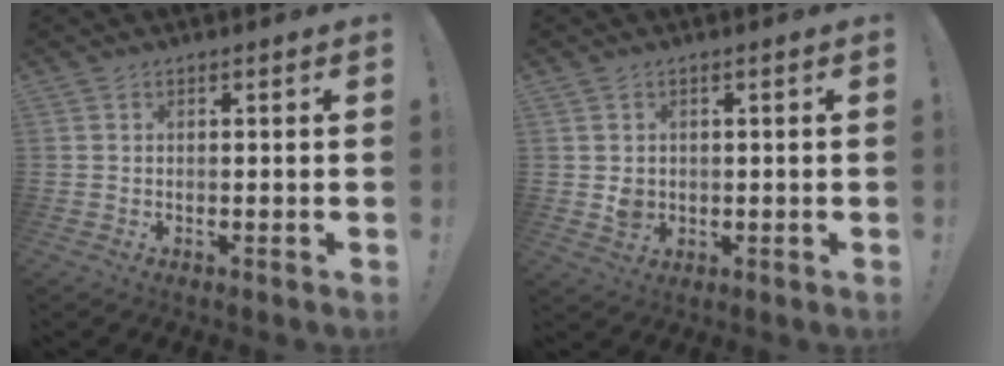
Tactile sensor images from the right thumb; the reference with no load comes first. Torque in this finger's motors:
{"motor_torque": [-0.03, -0.03, 0.16, 0.14, 0.09]}